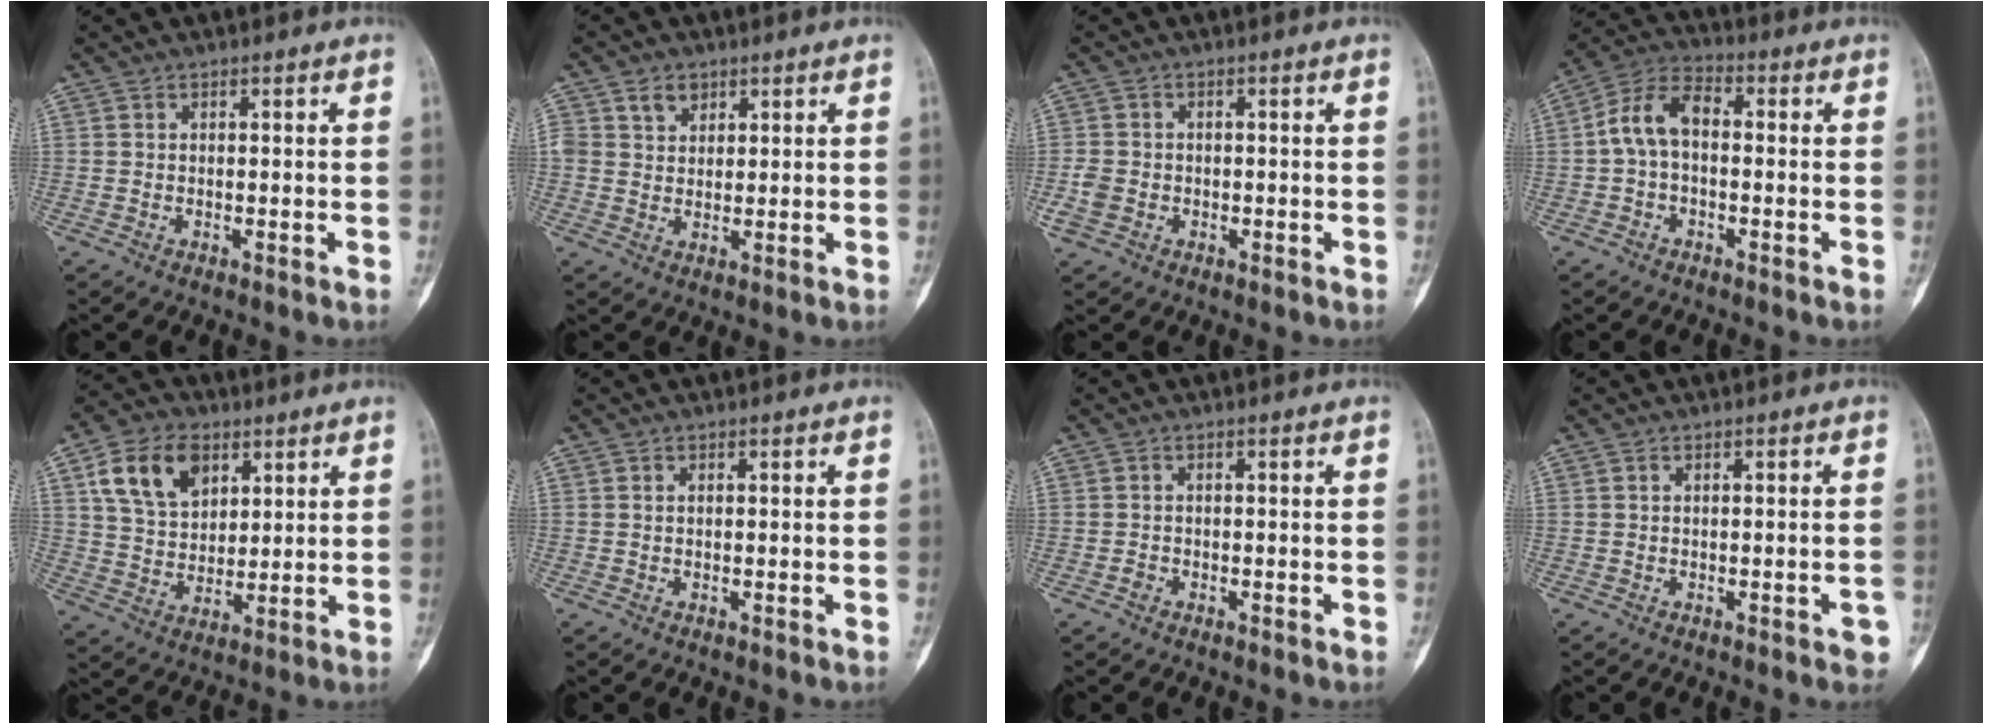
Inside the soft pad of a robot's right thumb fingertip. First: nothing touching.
{"total": 3.9, "force": [2.0, 3.0, 1.4], "torque": [-0.008, -0.009, 0.039]}
{"total": 3.7, "force": [-1.2, 2.9, 1.9], "torque": [-0.039, 0.007, -0.022]}
{"total": 8.0, "force": [-0.4, 4.7, 6.5], "torque": [-0.121, 0.026, -0.021]}
{"total": 12.3, "force": [5.3, 8.3, 7.4], "torque": [-0.108, -0.012, 0.099]}
{"total": 0.0}
{"total": 0.9, "force": [-0.6, 0.6, 0.3], "torque": [-0.009, 0.002, -0.013]}
{"total": 2.5, "force": [-1.2, 0.7, 2.1], "torque": [-0.021, 0.004, -0.013]}